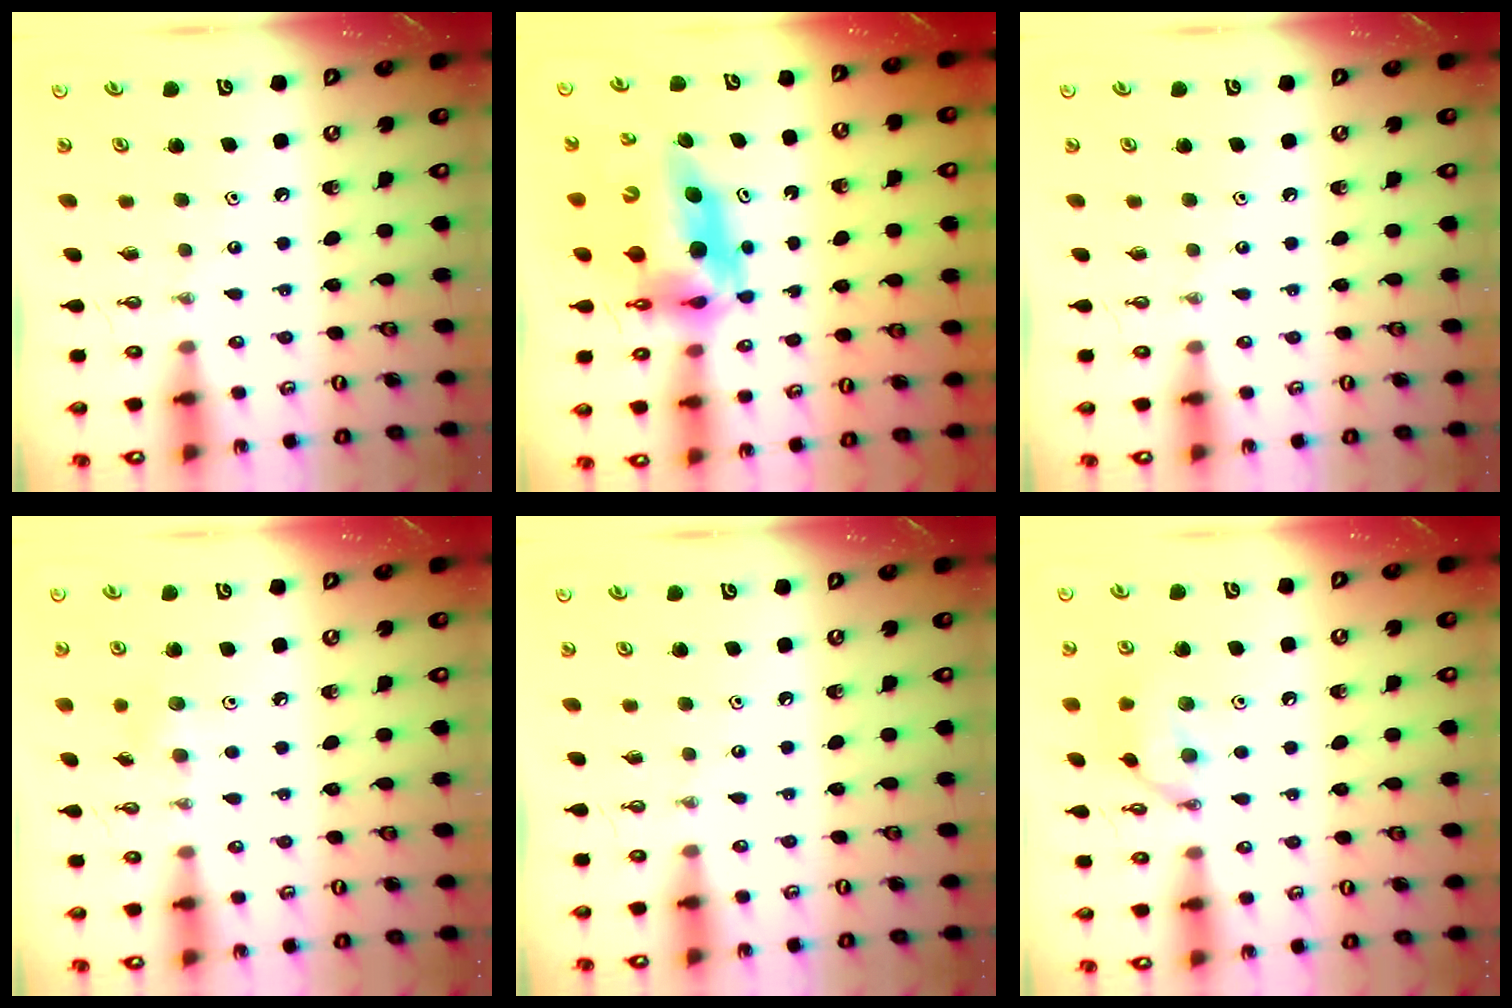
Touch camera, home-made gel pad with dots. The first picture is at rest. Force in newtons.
{"total": 14.1, "press": 14.0, "slide": 1.6}
{"total": 0.0}
{"total": 5.5, "press": 5.3, "slide": 1.3}
{"total": 0.0}
{"total": 12.6, "press": 10.6, "slide": 6.8}